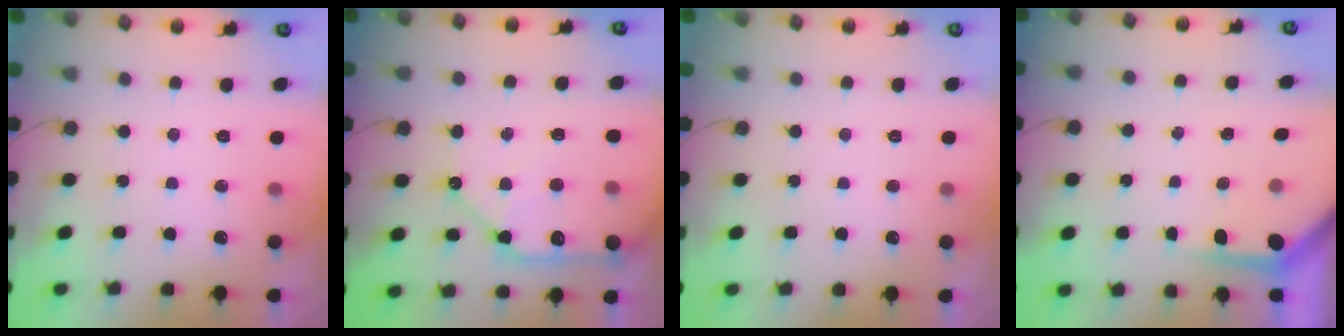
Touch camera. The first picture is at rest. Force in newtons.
{"total": 12.7, "press": 12.6, "slide": 1.8}
{"total": 0.0}
{"total": 3.6, "press": 3.6, "slide": 0.4}